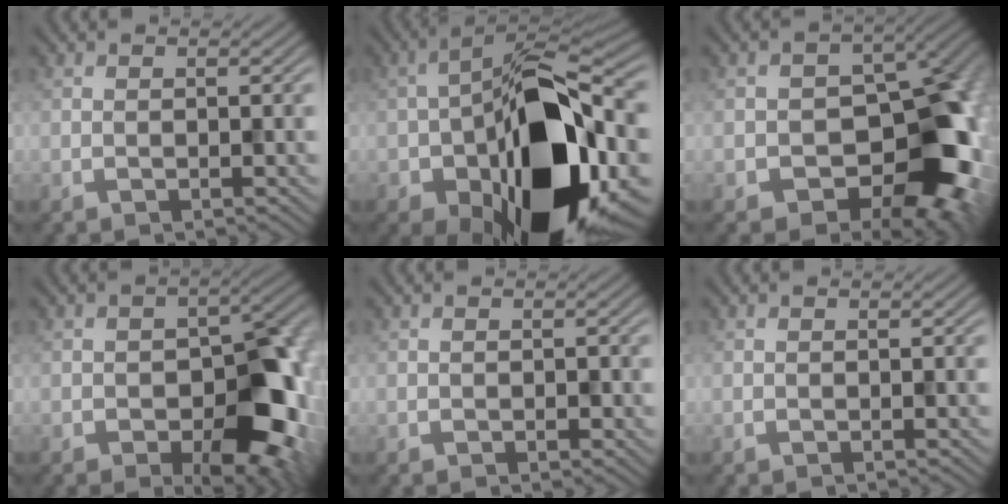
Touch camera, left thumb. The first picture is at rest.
{"total": 20.7, "force": [-7.5, 11.1, 15.8], "torque": [-0.266, -0.046, -0.109]}
{"total": 14.9, "force": [-4.3, 10.2, 9.9], "torque": [-0.107, -0.024, -0.068]}
{"total": 12.0, "force": [-3.6, 7.4, 8.8], "torque": [-0.095, -0.021, -0.044]}
{"total": 0.8, "force": [-0.1, 0.6, 0.4], "torque": [-0.005, -0.007, -0.001]}
{"total": 0.0}